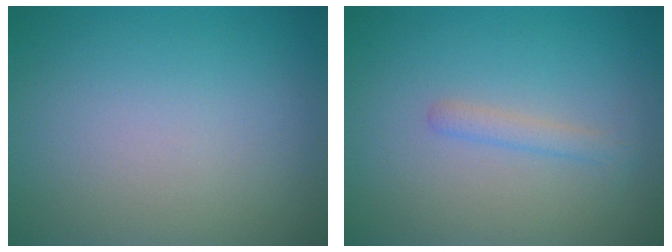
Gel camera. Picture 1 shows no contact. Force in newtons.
{"total": 1.4, "press": 1.4, "slide": 0.1}